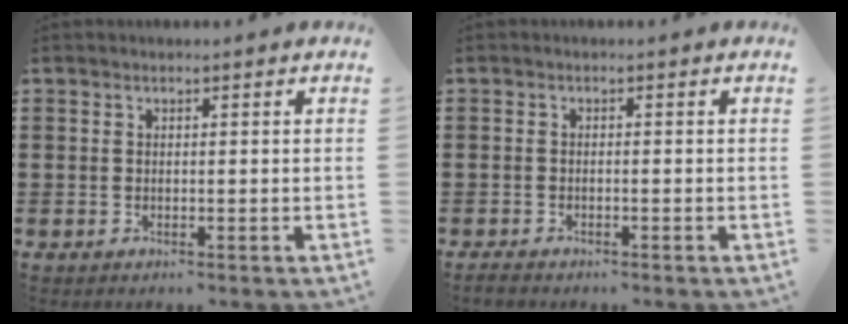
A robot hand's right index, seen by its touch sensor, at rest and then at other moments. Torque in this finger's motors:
{"motor_torque": [1.23, 0.91, 0.03, 0.00]}